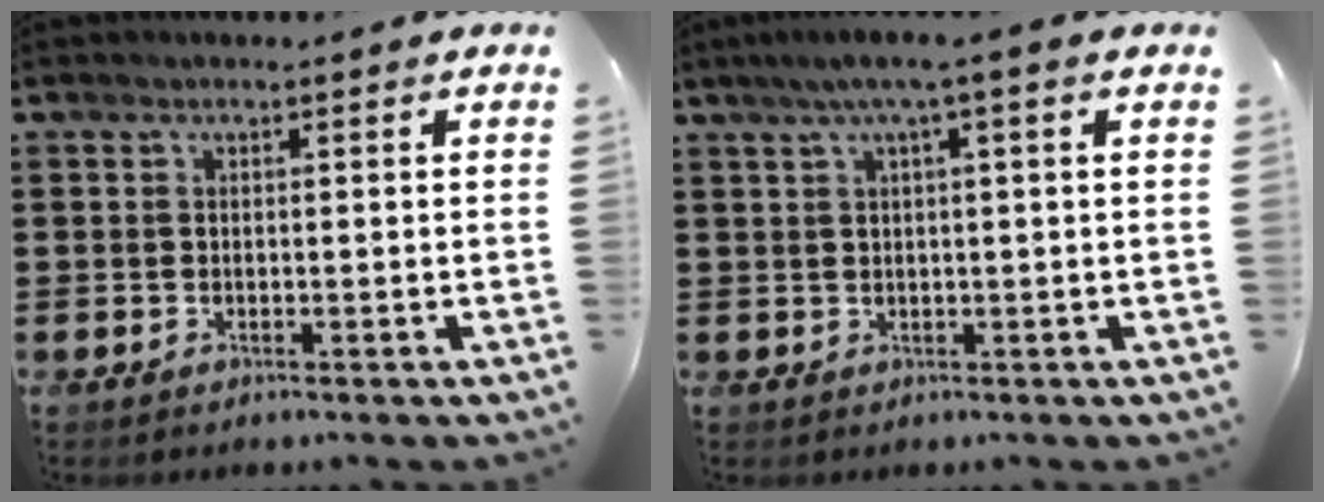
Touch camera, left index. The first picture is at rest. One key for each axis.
{"total": 3.2, "fx": 1.1, "fy": -0.3, "fz": 3.0, "tx": -0.057, "ty": -0.002, "tz": 0.016}